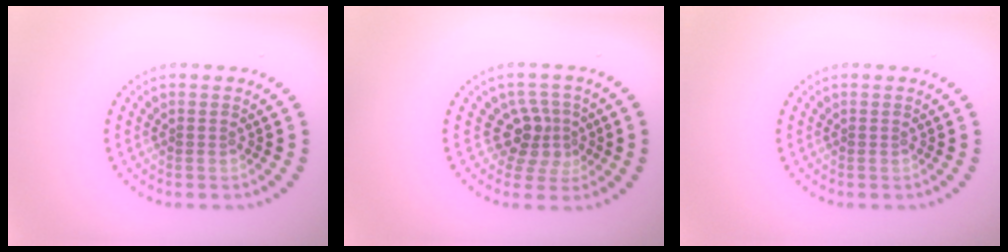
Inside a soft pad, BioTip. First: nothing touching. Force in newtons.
{"total": 3.0, "press": 2.2, "slide": 2.1}
{"total": 0.0}